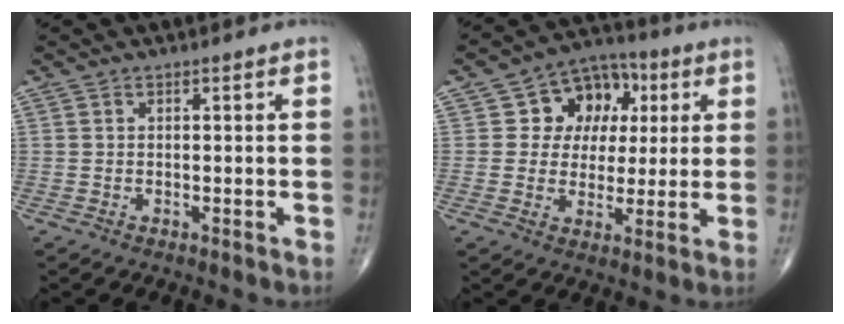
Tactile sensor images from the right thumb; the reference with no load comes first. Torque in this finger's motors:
{"motor_torque": [-0.55, 0.52, -0.02, 0.09, 0.06]}